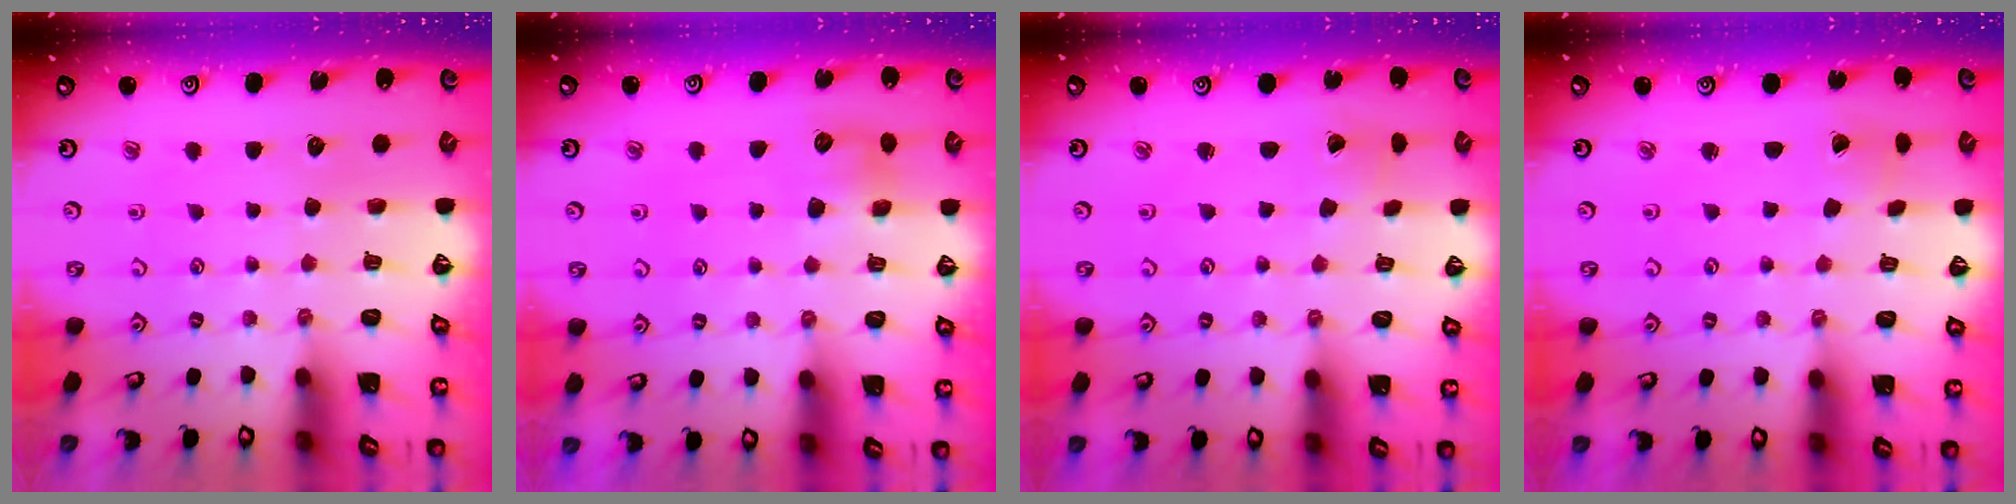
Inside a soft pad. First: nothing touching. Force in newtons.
{"total": 6.7, "press": 6.7, "slide": 0.9}
{"total": 2.6, "press": 2.6, "slide": 0.3}
{"total": 0.9, "press": 0.9, "slide": 0.1}